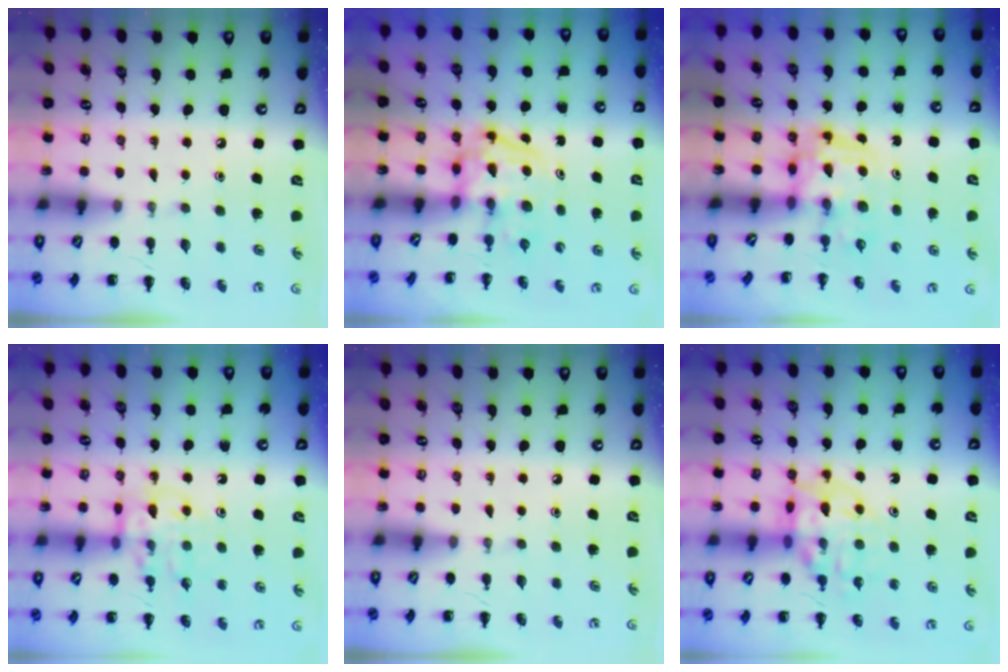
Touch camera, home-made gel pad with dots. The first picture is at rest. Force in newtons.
{"total": 3.8, "press": 3.8, "slide": 0.5}
{"total": 3.4, "press": 3.3, "slide": 0.6}
{"total": 11.3, "press": 11.2, "slide": 1.6}
{"total": 0.0}
{"total": 13.6, "press": 13.4, "slide": 2.4}